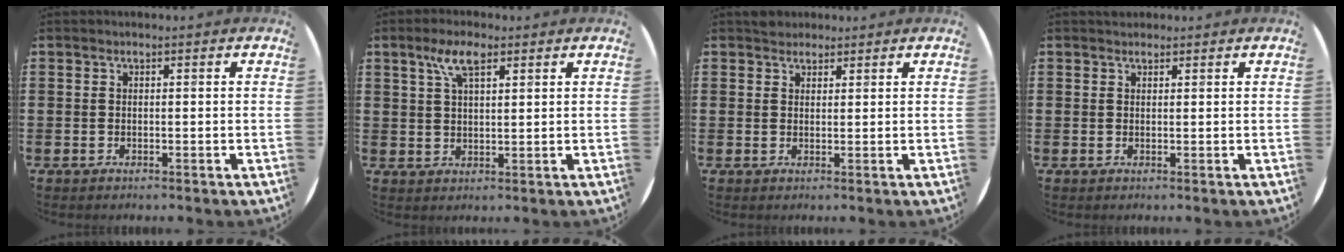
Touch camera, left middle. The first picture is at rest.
{"total": 5.0, "force": [3.0, 1.8, 3.6], "torque": [-0.071, 0.006, 0.050]}
{"total": 1.8, "force": [1.7, 0.7, -0.2], "torque": [0.009, 0.003, 0.031]}
{"total": 0.8, "force": [0.7, 0.2, -0.2], "torque": [0.003, 0.004, 0.013]}